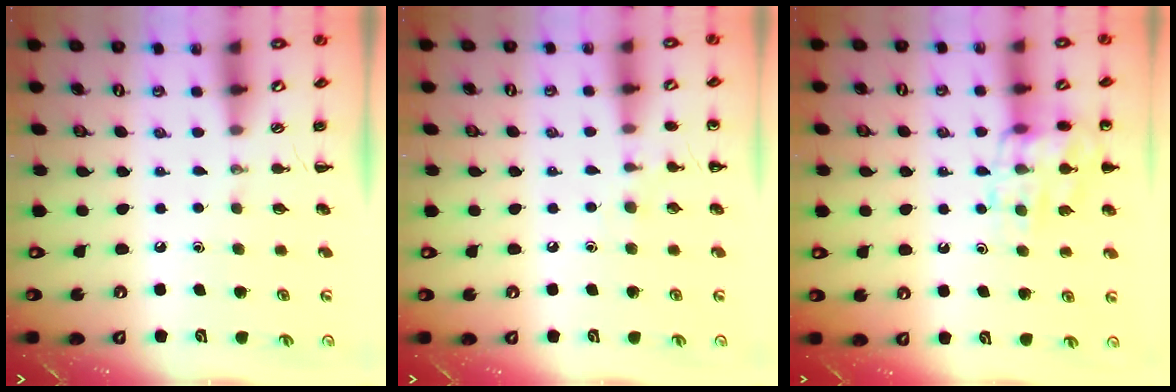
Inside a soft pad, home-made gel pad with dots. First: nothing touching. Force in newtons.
{"total": 6.0, "press": 5.7, "slide": 1.9}
{"total": 14.4, "press": 14.4, "slide": 1.1}